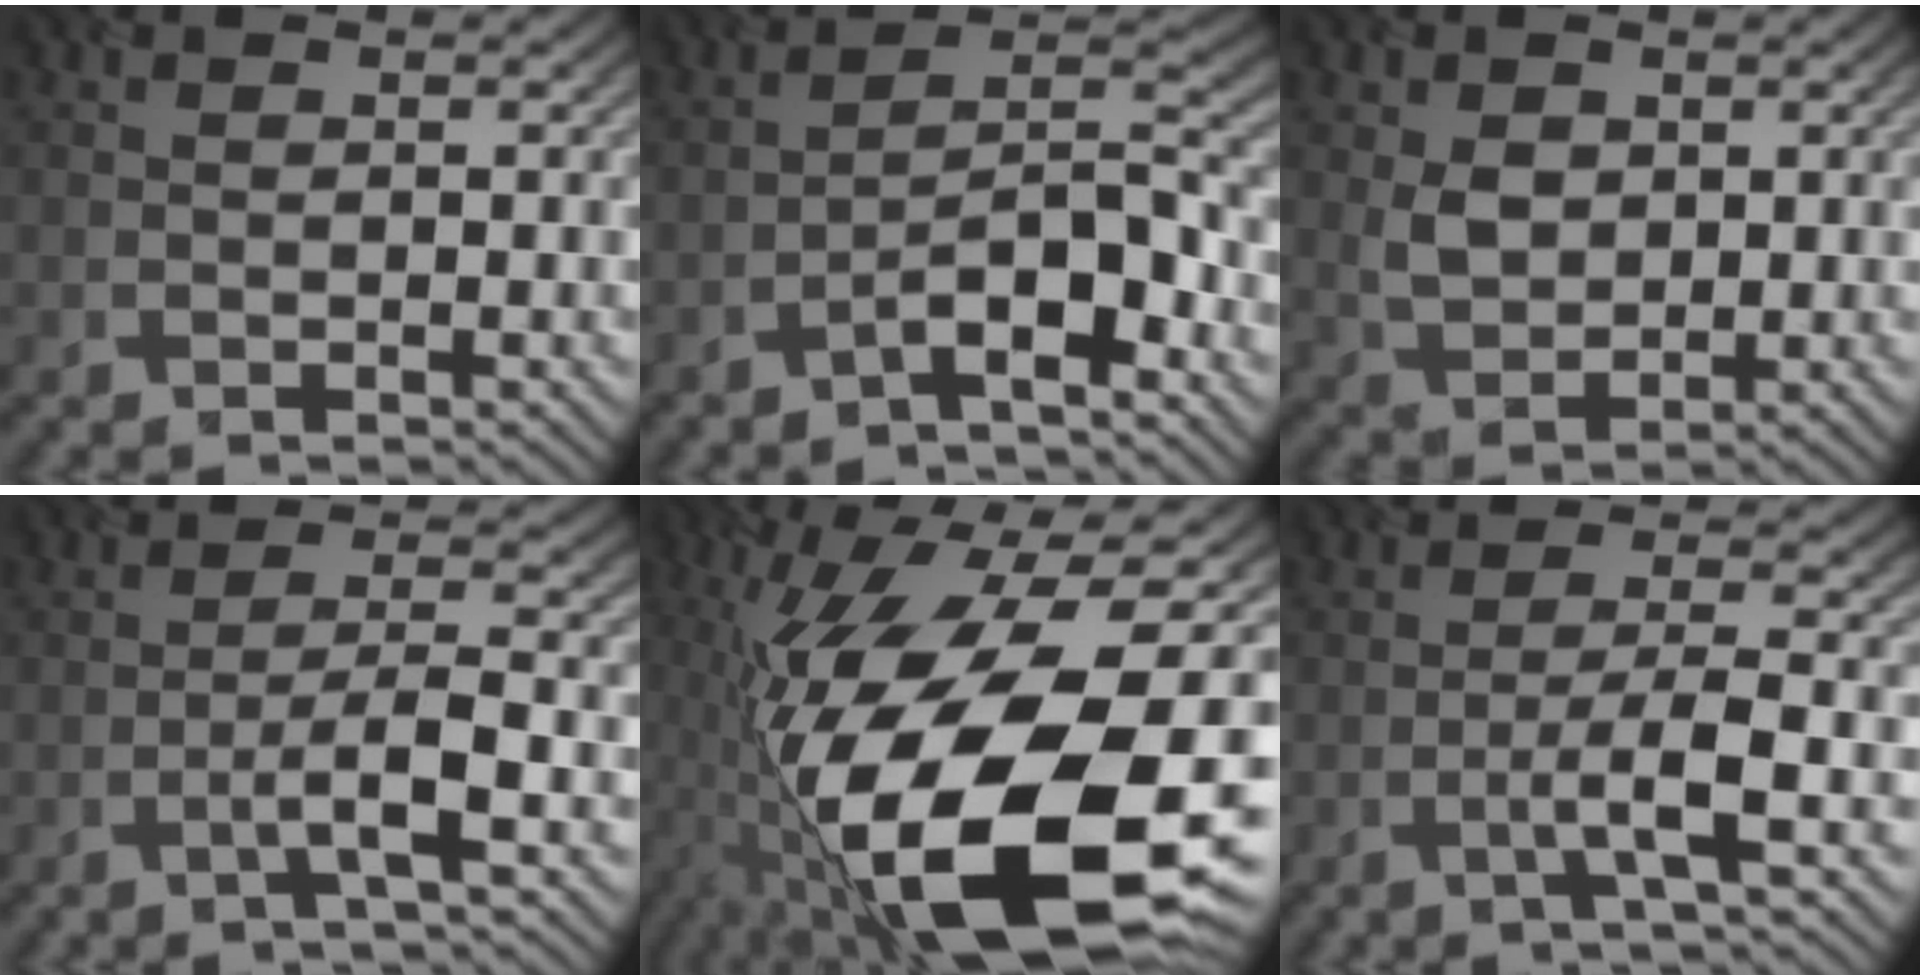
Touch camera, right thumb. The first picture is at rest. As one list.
[{"total": 7.7, "force": [-5.0, 1.8, 5.5], "torque": [-0.086, 0.019, -0.097]}, {"total": 3.4, "force": [0.8, 2.6, 2.1], "torque": [-0.051, -0.004, 0.017]}, {"total": 4.4, "force": [-2.2, 0.2, 3.9], "torque": [-0.067, 0.014, -0.054]}, {"total": 21.2, "force": [-7.6, 8.2, 18.0], "torque": [-0.354, -0.028, -0.126]}, {"total": 4.6, "force": [-2.1, 0.1, 4.1], "torque": [-0.070, 0.014, -0.053]}]